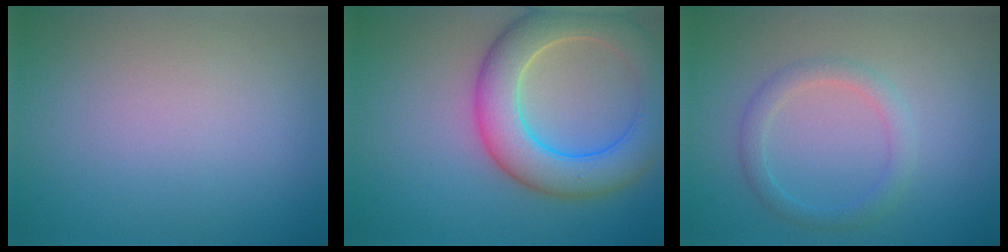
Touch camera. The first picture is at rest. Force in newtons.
{"total": 7.7, "press": 7.7, "slide": 0.3}
{"total": 2.1, "press": 2.1, "slide": 0.1}